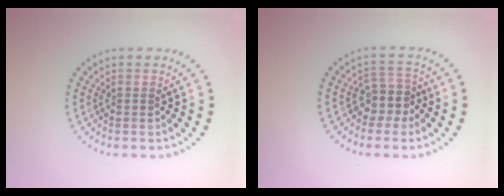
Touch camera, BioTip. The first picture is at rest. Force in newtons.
{"total": 2.5, "press": 2.0, "slide": 1.5}